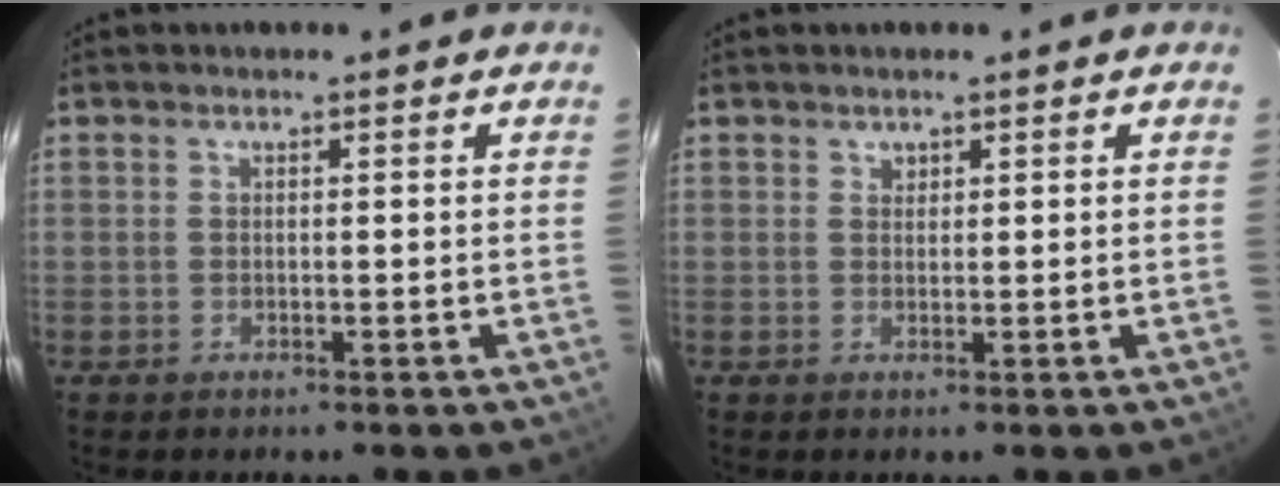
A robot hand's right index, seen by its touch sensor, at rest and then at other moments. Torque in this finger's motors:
{"motor_torque": [0.01, 0.00, 0.06, 0.01]}